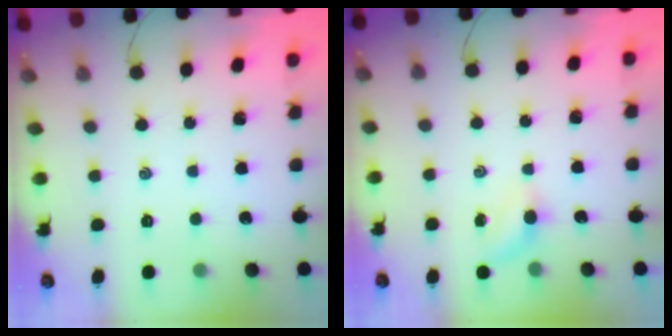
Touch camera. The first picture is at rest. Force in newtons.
{"total": 3.1, "press": 2.9, "slide": 1.0}